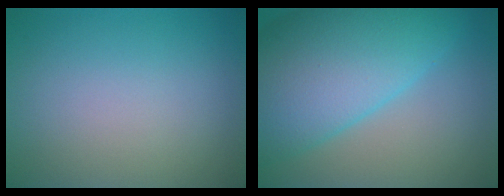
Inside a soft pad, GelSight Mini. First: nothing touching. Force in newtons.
{"total": 12.6, "press": 12.6, "slide": 0.4}